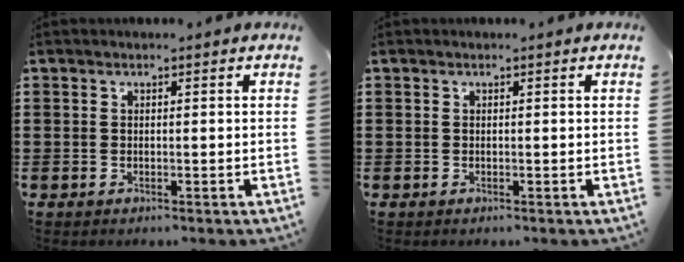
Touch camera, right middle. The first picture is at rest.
{"total": 0.0}